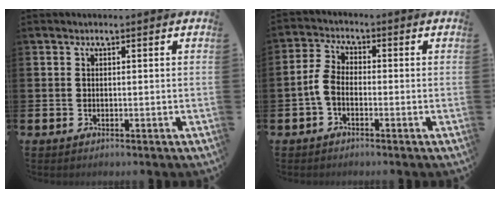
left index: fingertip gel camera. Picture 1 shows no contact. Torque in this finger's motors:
{"motor_torque": [0.18, 0.18, 0.14, 0.04]}